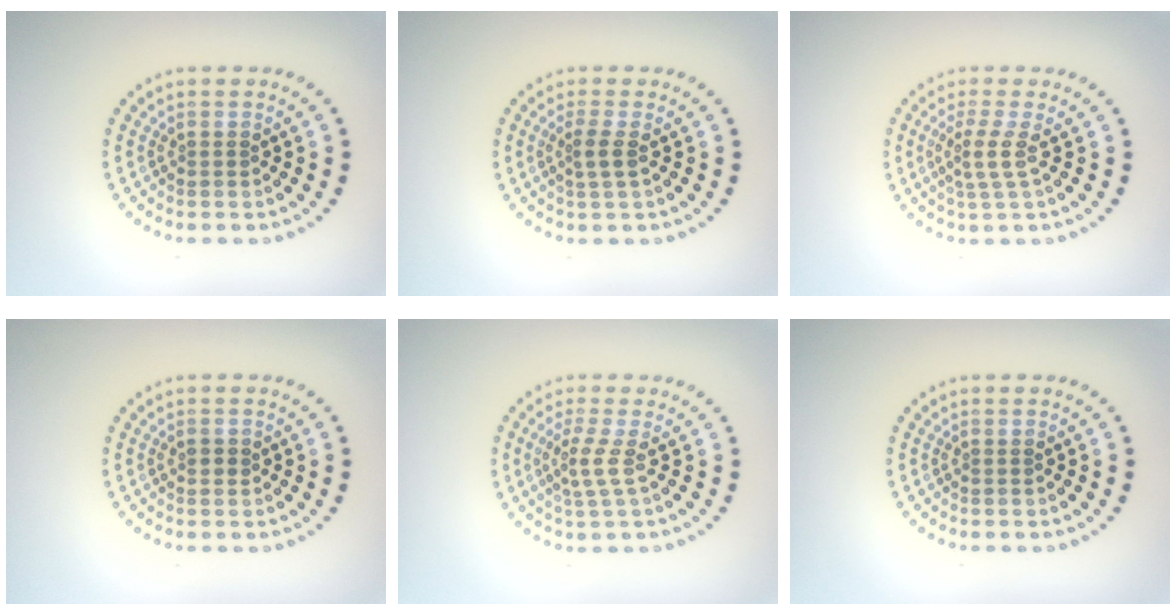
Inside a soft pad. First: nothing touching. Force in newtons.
{"total": 1.7, "press": 1.3, "slide": 1.0}
{"total": 2.2, "press": 1.6, "slide": 1.4}
{"total": 0.8, "press": 0.8, "slide": 0.1}
{"total": 2.2, "press": 1.6, "slide": 1.5}
{"total": 0.0}